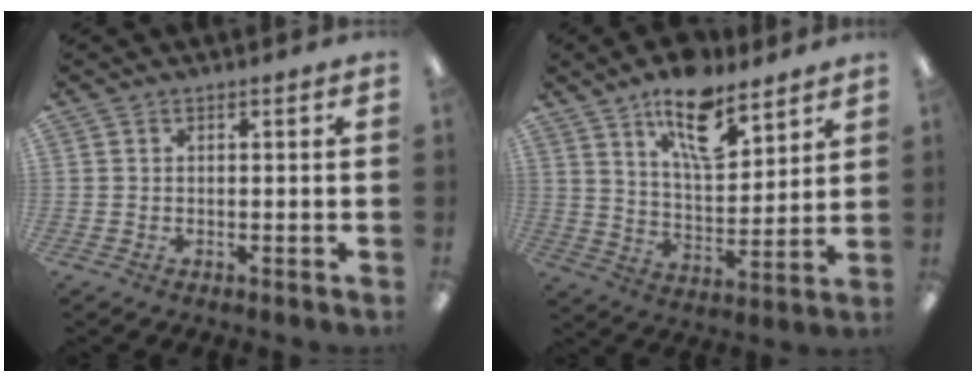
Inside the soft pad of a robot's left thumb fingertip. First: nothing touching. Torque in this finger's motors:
{"motor_torque": [0.36, 0.24, 1.18, -1.54, 0.34]}